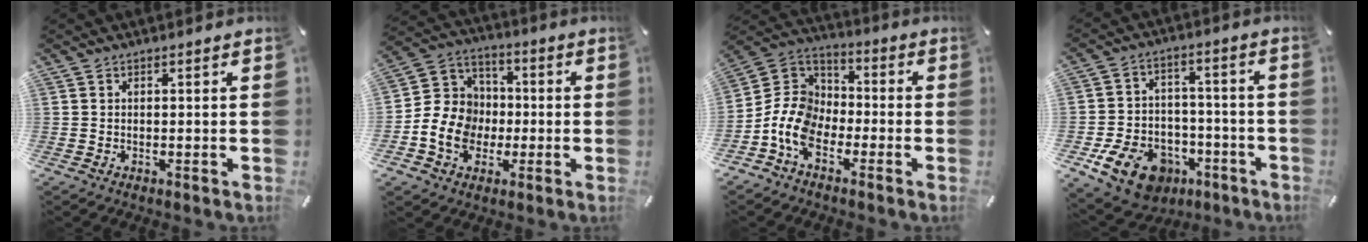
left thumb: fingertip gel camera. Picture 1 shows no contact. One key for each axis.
{"total": 12.3, "fx": -3.4, "fy": 11.0, "fz": 4.5, "tx": -0.102, "ty": 0.031, "tz": -0.056}
{"total": 11.5, "fx": -6.5, "fy": 7.8, "fz": 5.3, "tx": -0.132, "ty": 0.028, "tz": -0.127}
{"total": 13.6, "fx": -7.1, "fy": 9.4, "fz": 6.9, "tx": -0.124, "ty": 0.057, "tz": -0.119}